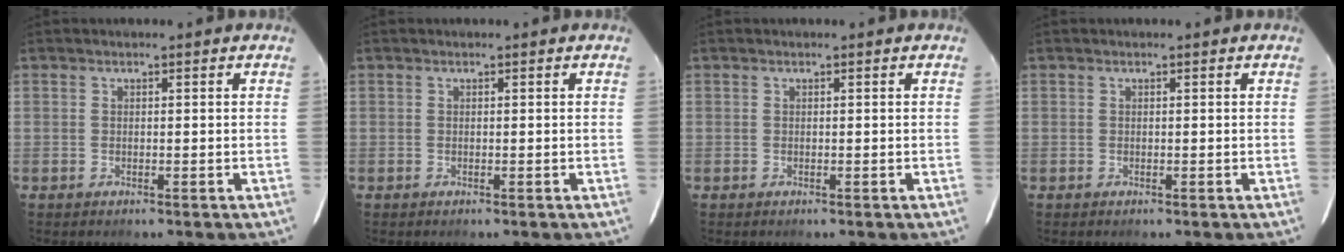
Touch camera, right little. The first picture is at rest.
{"total": 0.0}
{"total": 0.0}
{"total": 0.0}